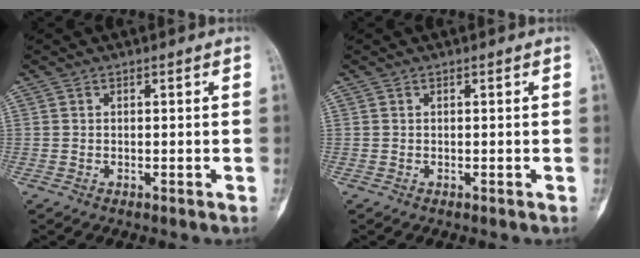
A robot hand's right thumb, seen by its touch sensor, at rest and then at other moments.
{"total": 0.0}